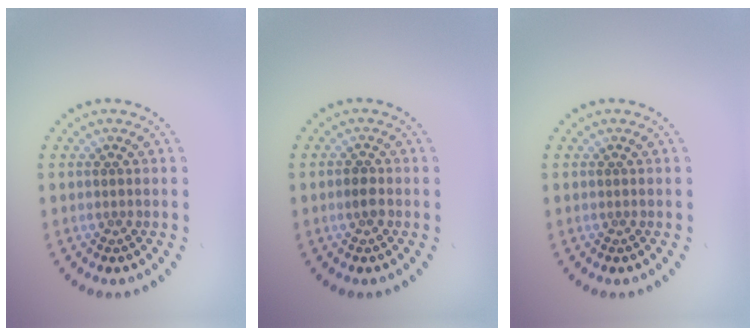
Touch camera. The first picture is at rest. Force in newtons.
{"total": 1.3, "press": 1.2, "slide": 0.4}
{"total": 0.0}